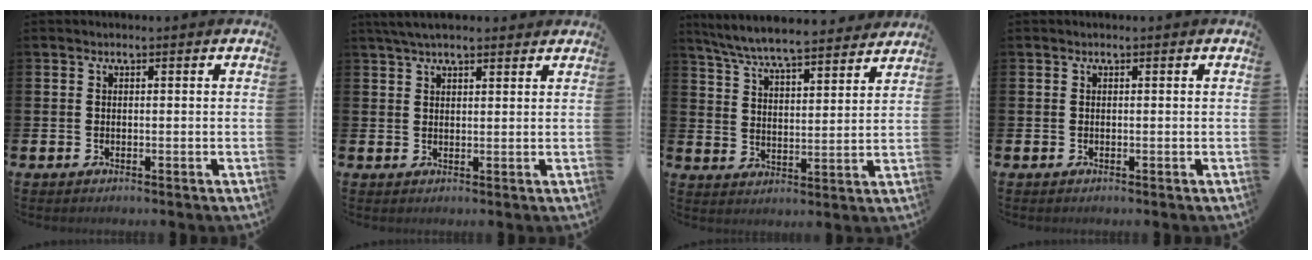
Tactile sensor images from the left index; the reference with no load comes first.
{"total": 3.7, "force": [3.2, 0.9, 1.6], "torque": [-0.035, -0.002, 0.058]}
{"total": 7.3, "force": [7.0, 0.4, 2.0], "torque": [-0.068, -0.047, 0.123]}
{"total": 0.0}